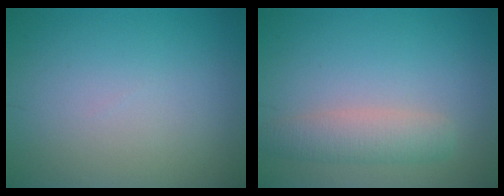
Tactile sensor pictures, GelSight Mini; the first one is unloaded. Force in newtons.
{"total": 3.0, "press": 3.0, "slide": 0.1}